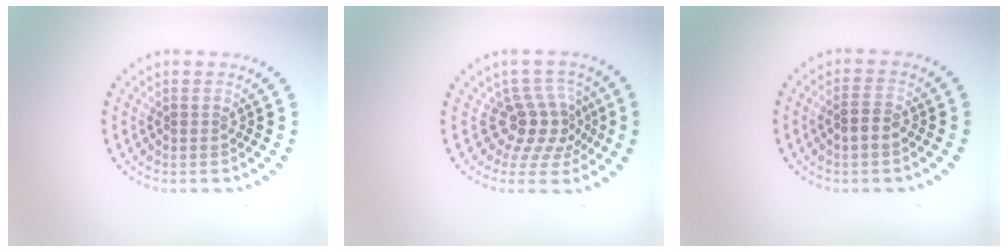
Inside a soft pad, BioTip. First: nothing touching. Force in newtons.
{"total": 3.5, "press": 2.7, "slide": 2.3}
{"total": 1.8, "press": 1.7, "slide": 0.3}